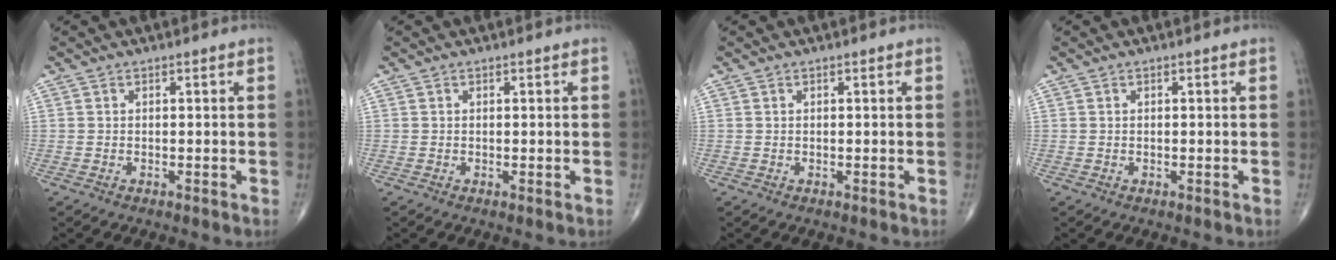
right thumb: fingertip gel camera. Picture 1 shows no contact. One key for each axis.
{"total": 0.0}
{"total": 0.0}
{"total": 0.0}